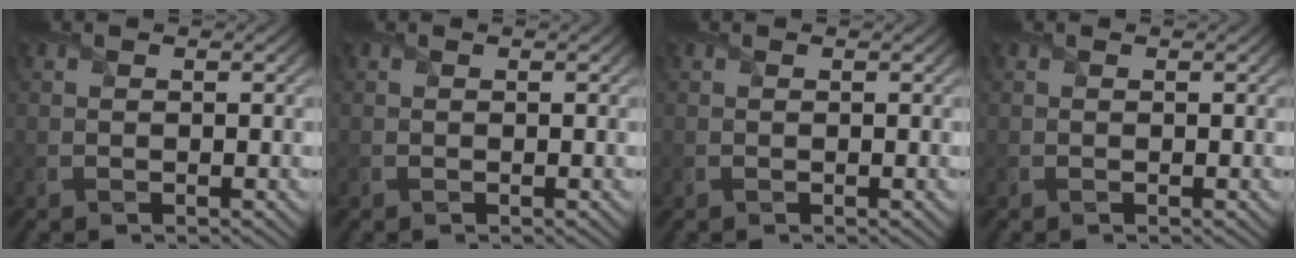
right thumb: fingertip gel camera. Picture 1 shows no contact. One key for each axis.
{"total": 0.0}
{"total": 0.0}
{"total": 0.0}